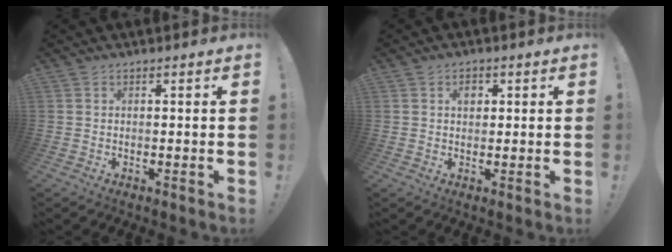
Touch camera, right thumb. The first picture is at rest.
{"total": 2.5, "force": [0.9, 1.8, 1.5], "torque": [-0.010, -0.002, 0.010]}